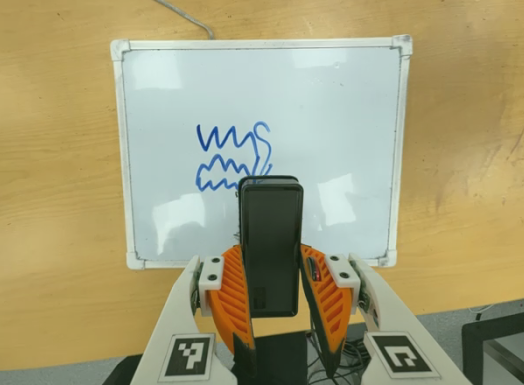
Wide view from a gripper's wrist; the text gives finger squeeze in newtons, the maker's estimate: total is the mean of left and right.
{"total": 4.9, "left": 3.7, "right": 6.1}